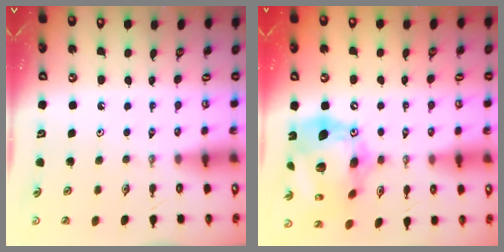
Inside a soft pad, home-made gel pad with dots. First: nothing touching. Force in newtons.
{"total": 22.7, "press": 22.5, "slide": 2.6}